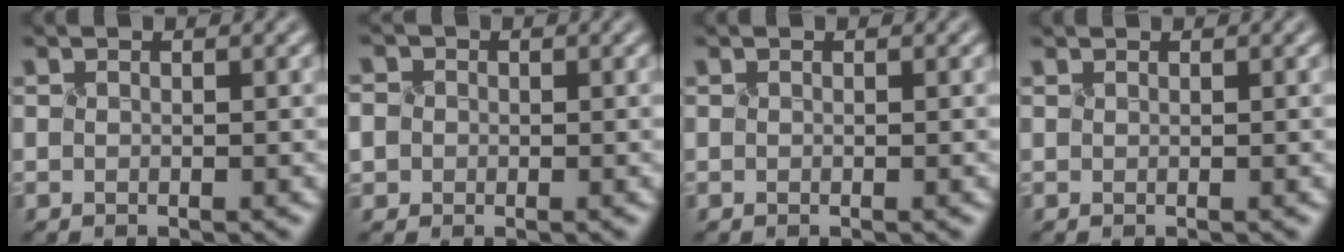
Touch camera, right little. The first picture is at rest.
{"total": 4.0, "force": [1.1, 3.6, 1.5], "torque": [-0.021, 0.029, -0.009]}
{"total": 0.0}
{"total": 0.6, "force": [0.5, 0.2, 0.1], "torque": [-0.010, -0.003, 0.016]}